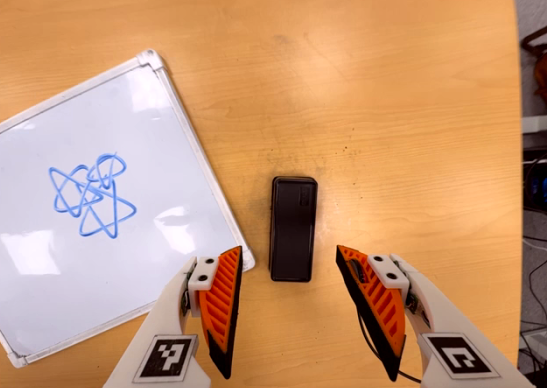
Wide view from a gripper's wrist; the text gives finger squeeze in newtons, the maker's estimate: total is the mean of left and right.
{"total": 0.0}